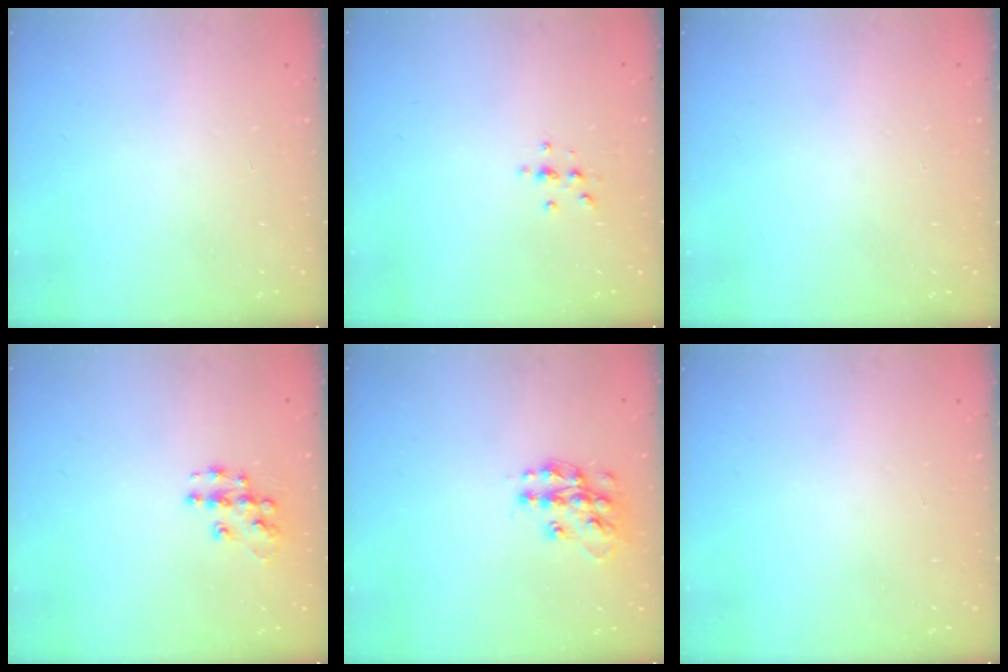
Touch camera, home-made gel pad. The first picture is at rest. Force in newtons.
{"total": 2.2, "press": 2.1, "slide": 0.2}
{"total": 0.0}
{"total": 9.2, "press": 9.2, "slide": 0.5}
{"total": 13.3, "press": 13.3, "slide": 0.9}
{"total": 0.0}